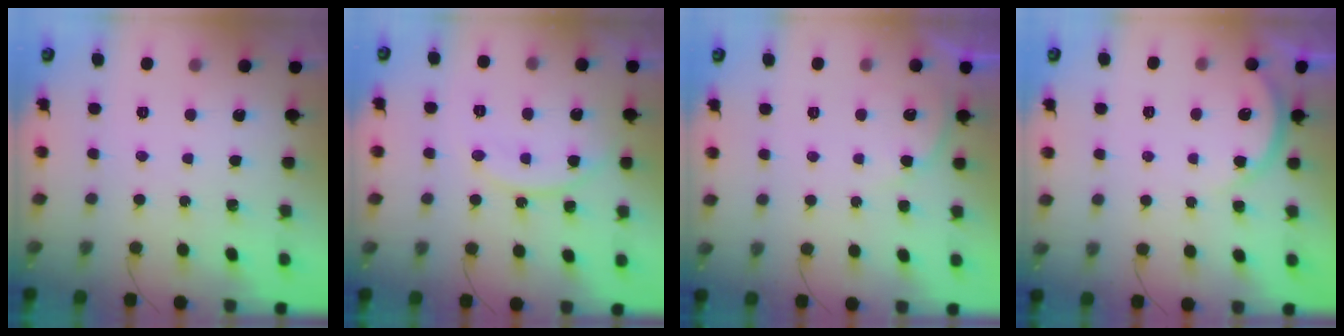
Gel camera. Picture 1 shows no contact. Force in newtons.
{"total": 12.0, "press": 11.9, "slide": 1.0}
{"total": 5.0, "press": 4.6, "slide": 1.8}
{"total": 3.0, "press": 2.9, "slide": 0.4}